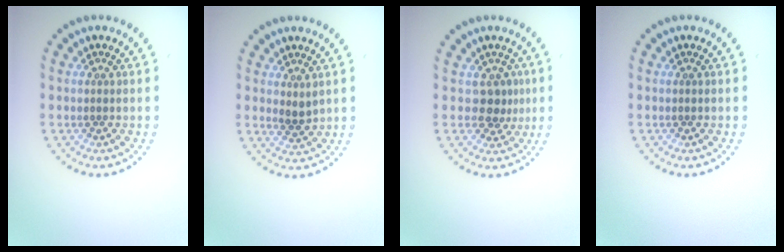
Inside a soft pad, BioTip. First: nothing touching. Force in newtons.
{"total": 1.2, "press": 1.0, "slide": 0.7}
{"total": 2.2, "press": 1.6, "slide": 1.5}
{"total": 0.0}